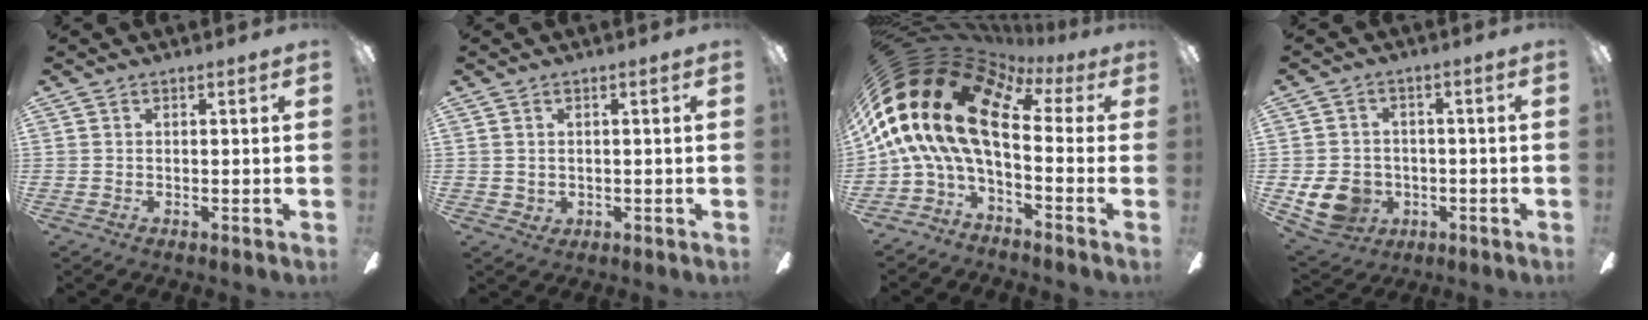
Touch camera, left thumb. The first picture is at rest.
{"total": 1.6, "force": [0.4, 1.4, 0.6], "torque": [-0.013, 0.004, 0.005]}
{"total": 21.8, "force": [4.1, 10.8, 18.5], "torque": [-0.388, -0.043, 0.078]}
{"total": 10.1, "force": [-3.3, 8.4, 4.6], "torque": [-0.114, 0.017, -0.056]}